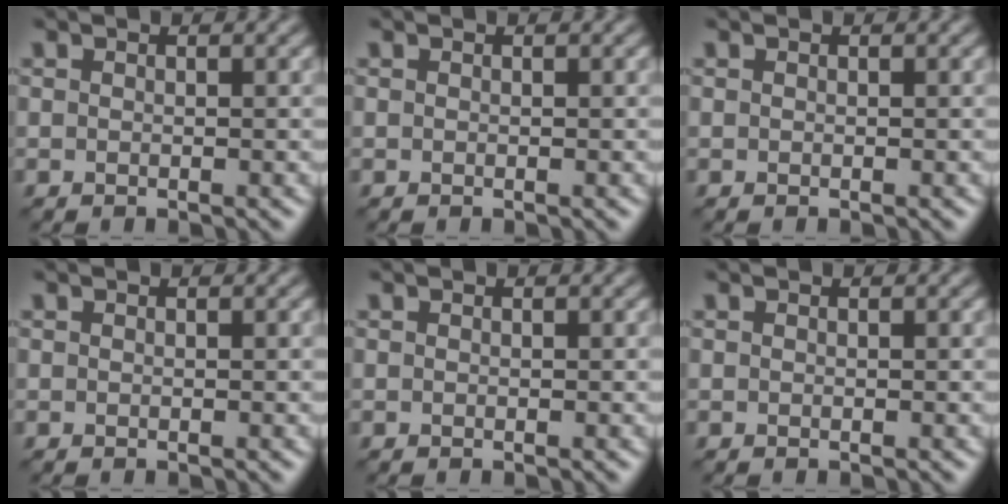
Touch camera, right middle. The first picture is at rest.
{"total": 0.0}
{"total": 0.0}
{"total": 0.0}
{"total": 0.0}
{"total": 0.0}